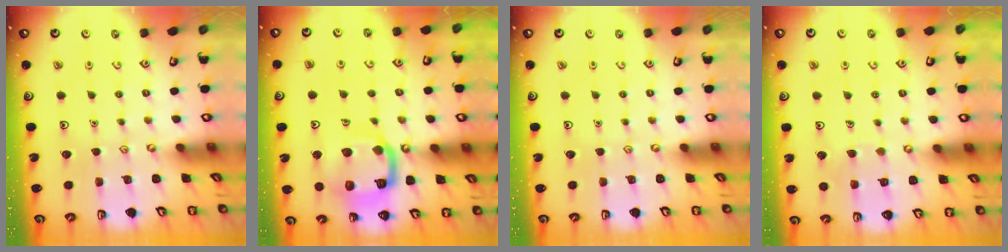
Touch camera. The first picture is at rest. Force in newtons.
{"total": 15.1, "press": 15.0, "slide": 1.2}
{"total": 0.0}
{"total": 5.8, "press": 5.7, "slide": 0.6}